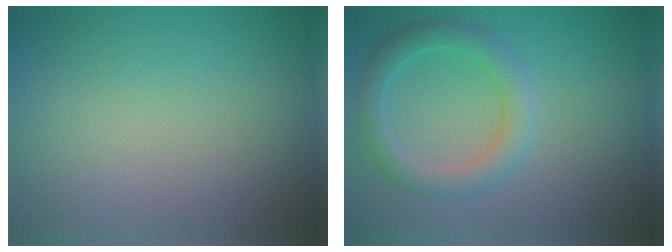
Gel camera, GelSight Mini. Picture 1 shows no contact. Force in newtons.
{"total": 3.2, "press": 3.2, "slide": 0.1}